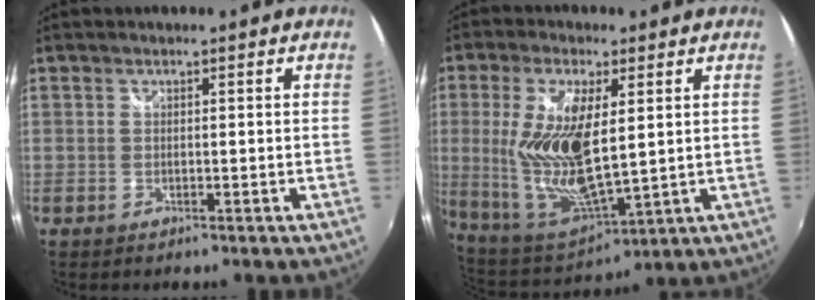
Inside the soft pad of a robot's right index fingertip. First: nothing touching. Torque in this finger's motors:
{"motor_torque": [2.14, 0.00, 1.05, 0.21]}